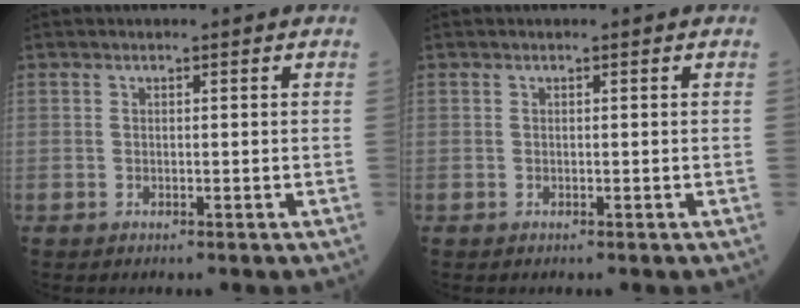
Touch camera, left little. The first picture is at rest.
{"total": 0.0}